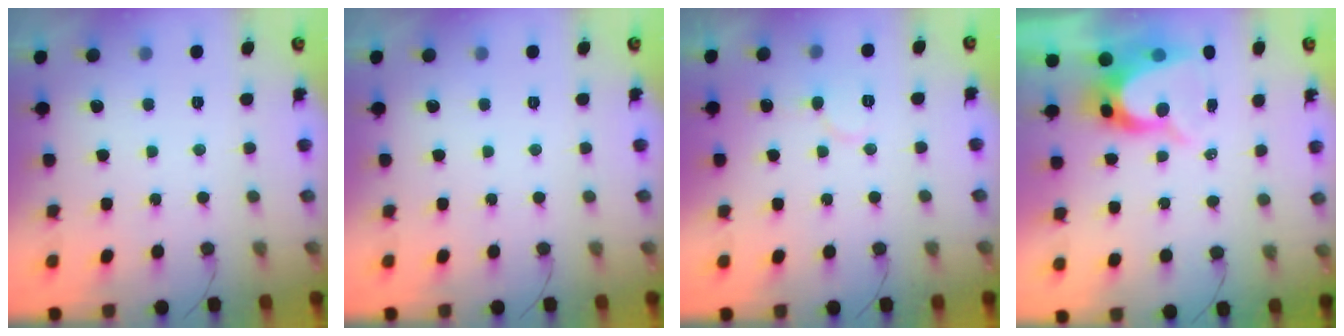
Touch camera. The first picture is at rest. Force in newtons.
{"total": 0.0}
{"total": 7.2, "press": 7.2, "slide": 0.5}
{"total": 7.9, "press": 7.8, "slide": 0.7}